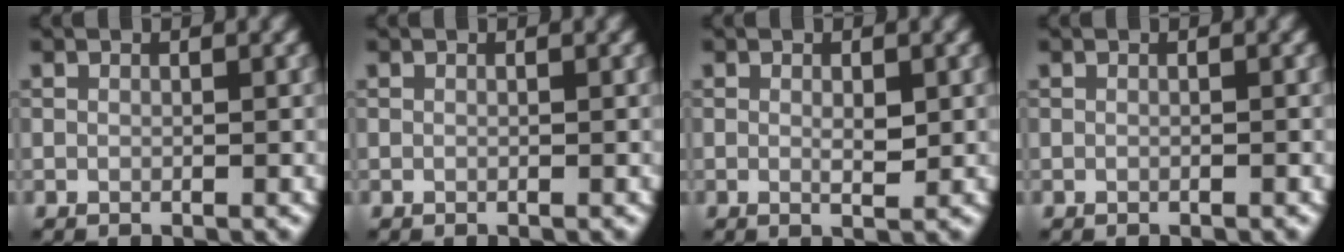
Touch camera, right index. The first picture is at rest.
{"total": 0.0}
{"total": 1.6, "force": [0.1, 0.4, 1.5], "torque": [-0.024, -0.003, 0.001]}
{"total": 0.0}